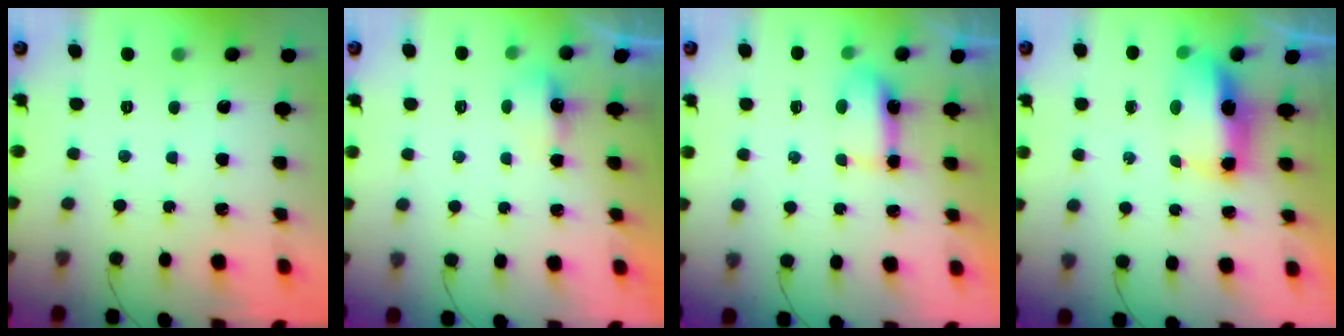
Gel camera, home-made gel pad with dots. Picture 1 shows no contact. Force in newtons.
{"total": 3.7, "press": 3.5, "slide": 1.1}
{"total": 5.0, "press": 5.0, "slide": 0.5}
{"total": 7.1, "press": 7.0, "slide": 1.1}